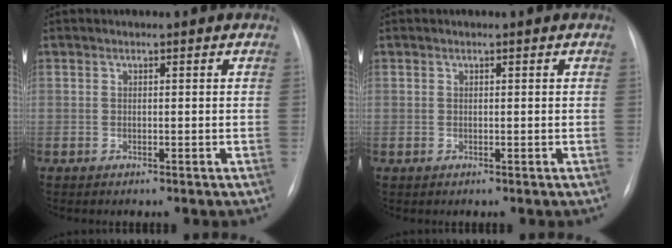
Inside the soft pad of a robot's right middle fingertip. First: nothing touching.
{"total": 0.0}